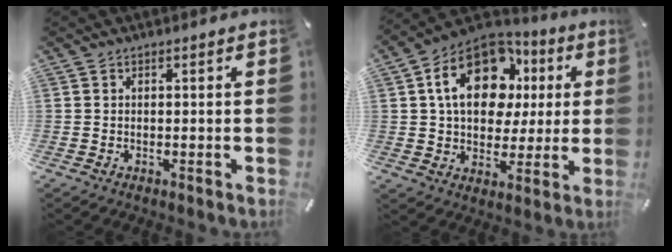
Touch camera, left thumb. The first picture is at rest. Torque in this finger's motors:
{"motor_torque": [0.60, 1.71, 1.84, -0.93, 0.53]}